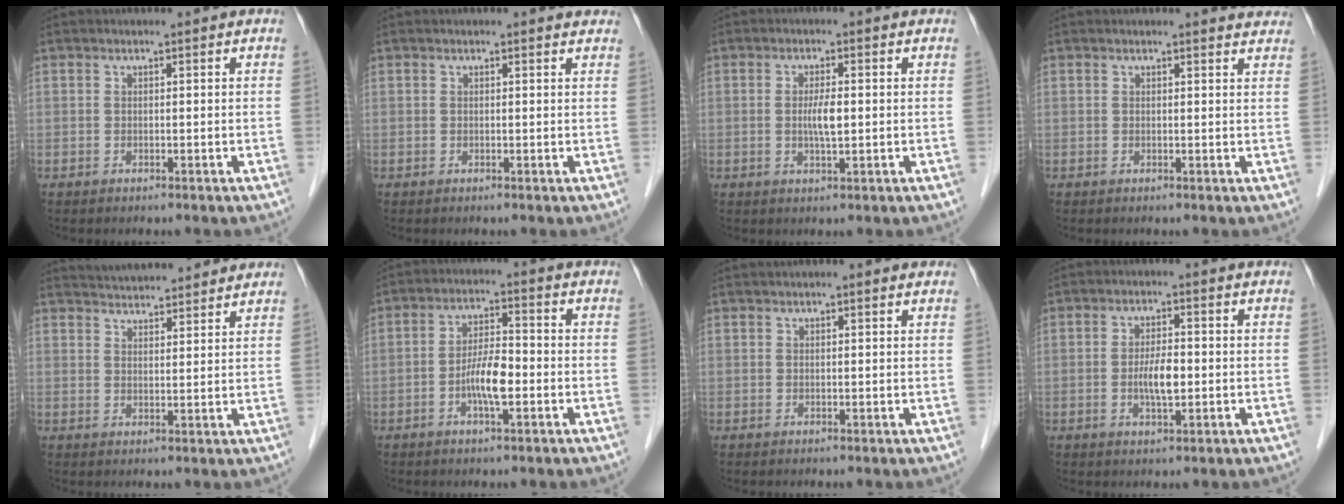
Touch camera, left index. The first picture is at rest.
{"total": 1.2, "force": [1.2, 0.2, 0.1], "torque": [-0.008, -0.005, 0.002]}
{"total": 3.2, "force": [-0.1, 0.5, 3.2], "torque": [-0.062, -0.002, -0.001]}
{"total": 3.2, "force": [3.1, 0.5, 0.2], "torque": [-0.001, -0.011, 0.015]}
{"total": 11.4, "force": [10.8, 1.8, 3.4], "torque": [-0.051, 0.024, 0.150]}
{"total": 5.7, "force": [-1.8, 1.3, 5.3], "torque": [-0.106, 0.006, -0.035]}
{"total": 2.6, "force": [2.0, 0.3, 1.6], "torque": [-0.021, 0.023, 0.027]}
{"total": 4.1, "force": [-0.6, 1.1, 3.9], "torque": [-0.076, -0.001, -0.010]}